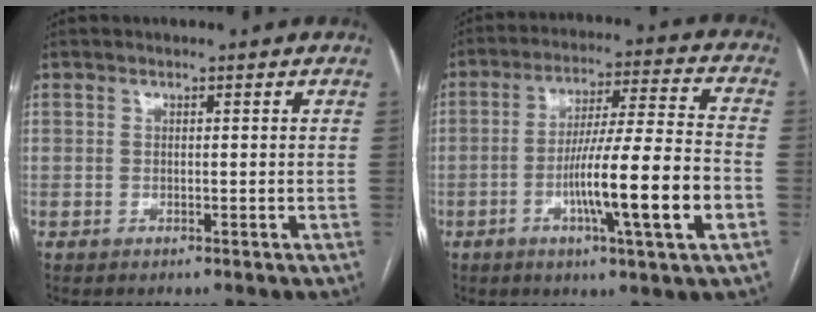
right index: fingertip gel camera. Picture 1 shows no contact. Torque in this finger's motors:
{"motor_torque": [2.02, -0.11, 0.99, 0.21]}